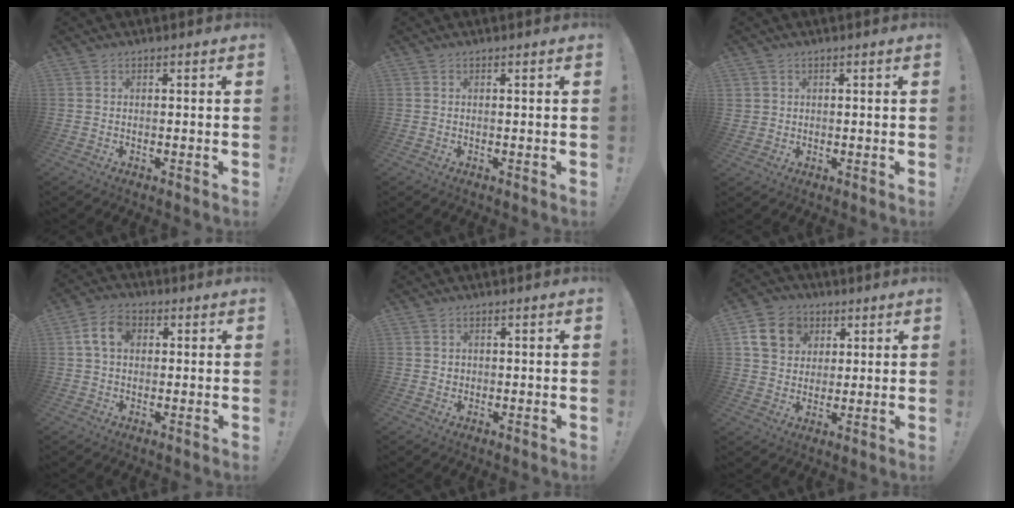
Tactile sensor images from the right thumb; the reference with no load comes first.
{"total": 0.0}
{"total": 2.8, "force": [1.3, 2.5, 0.3], "torque": [0.005, -0.006, 0.024]}
{"total": 8.1, "force": [1.7, 5.4, 5.7], "torque": [-0.103, 0.013, 0.034]}
{"total": 1.4, "force": [0.4, 1.4, 0.2], "torque": [0.001, 0.000, 0.005]}
{"total": 12.9, "force": [5.0, 10.5, 5.5], "torque": [-0.075, -0.016, 0.103]}